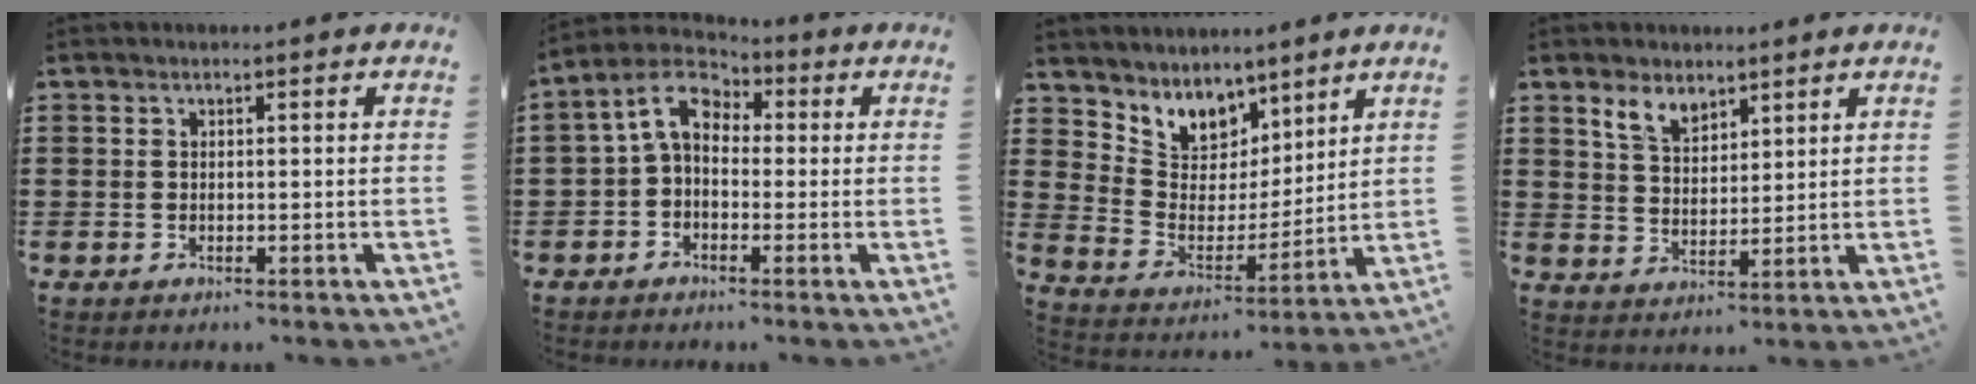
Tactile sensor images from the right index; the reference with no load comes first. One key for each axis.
{"total": 6.2, "fx": 1.4, "fy": 4.3, "fz": 4.1, "tx": -0.108, "ty": 0.008, "tz": 0.019}
{"total": 6.4, "fx": 5.2, "fy": 3.8, "fz": -0.4, "tx": -0.040, "ty": -0.050, "tz": 0.096}
{"total": 4.7, "fx": 3.6, "fy": 2.4, "fz": 1.9, "tx": -0.051, "ty": 0.006, "tz": 0.068}